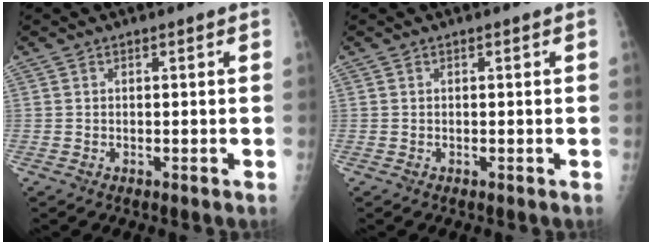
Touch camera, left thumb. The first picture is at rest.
{"total": 0.0}